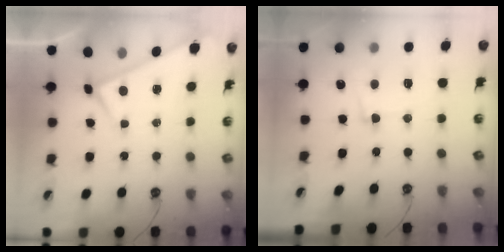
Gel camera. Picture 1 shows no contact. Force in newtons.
{"total": 6.7, "press": 6.6, "slide": 1.3}